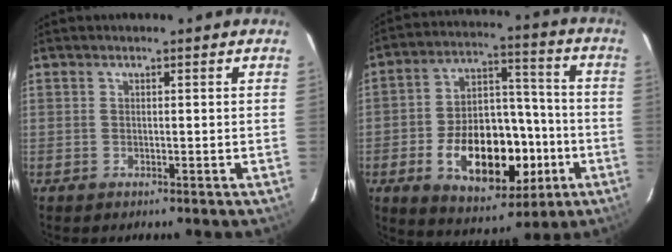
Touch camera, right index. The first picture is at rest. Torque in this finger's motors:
{"motor_torque": [1.23, -0.91, 1.06, 0.21]}